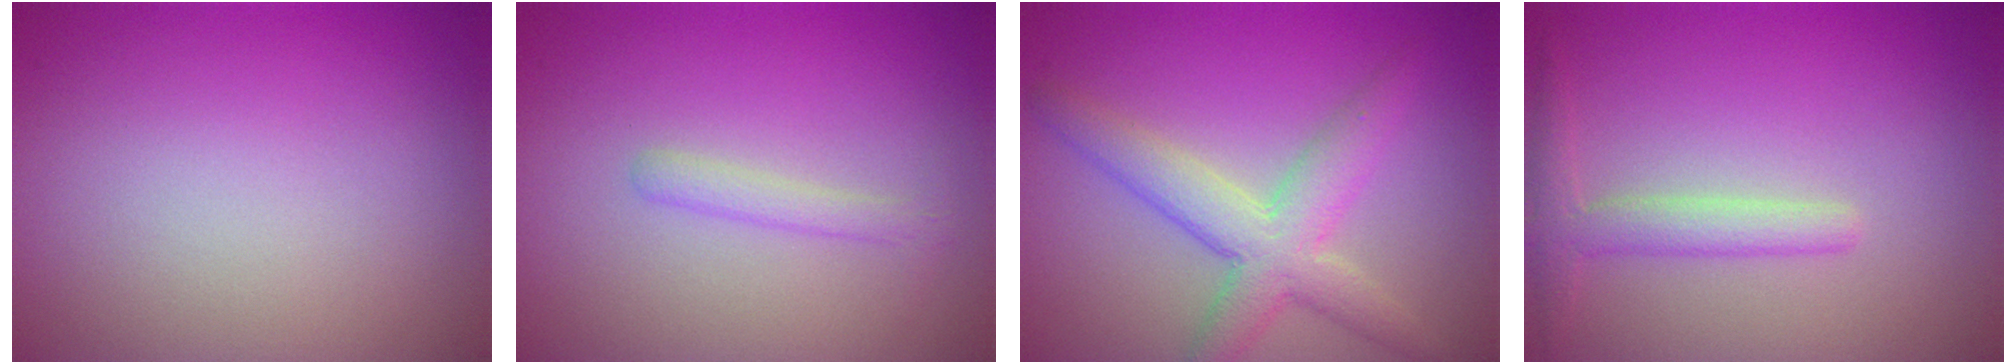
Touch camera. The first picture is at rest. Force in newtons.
{"total": 1.4, "press": 1.4, "slide": 0.1}
{"total": 4.8, "press": 4.8, "slide": 0.1}
{"total": 2.4, "press": 2.4, "slide": 0.1}